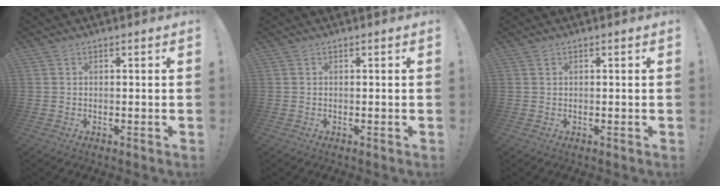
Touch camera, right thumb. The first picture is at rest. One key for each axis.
{"total": 0.0}
{"total": 0.6, "fx": 0.4, "fy": 0.3, "fz": 0.2, "tx": 0.001, "ty": -0.002, "tz": 0.006}